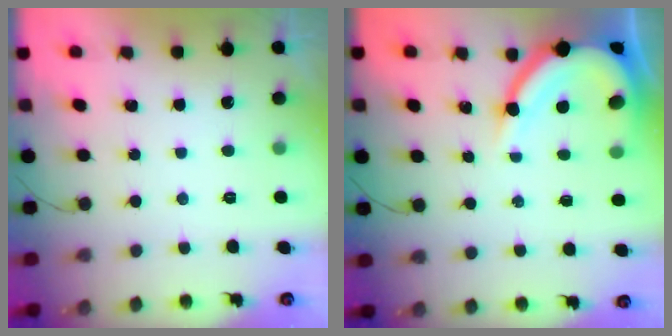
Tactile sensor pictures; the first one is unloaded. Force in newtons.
{"total": 11.3, "press": 11.2, "slide": 1.2}